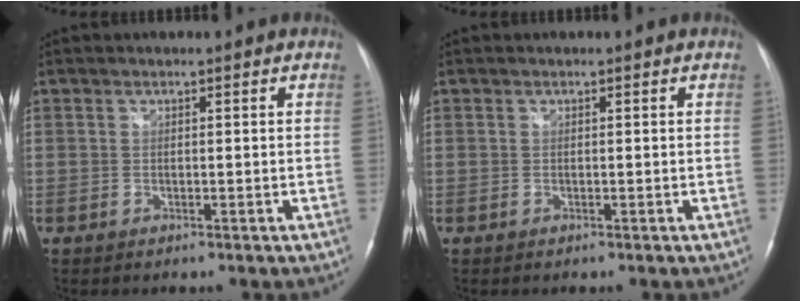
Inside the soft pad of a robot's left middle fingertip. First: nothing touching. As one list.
[{"total": 0.0}]